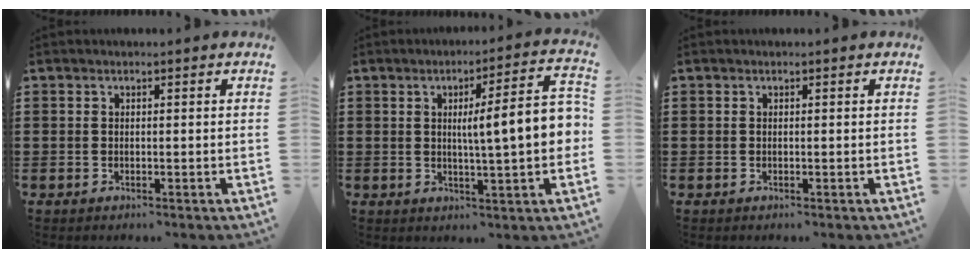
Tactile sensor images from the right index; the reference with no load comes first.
{"total": 10.0, "force": [0.7, 1.2, 9.9], "torque": [-0.152, -0.005, 0.002]}
{"total": 0.0}